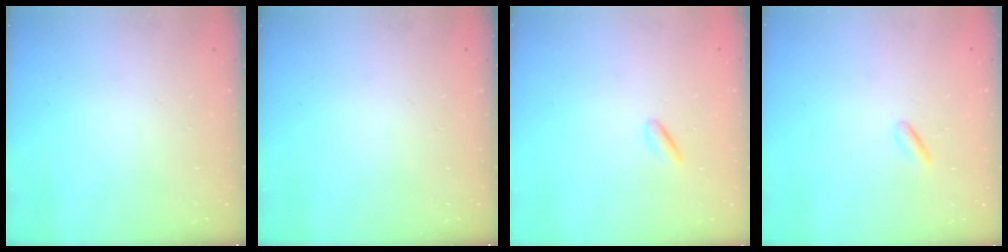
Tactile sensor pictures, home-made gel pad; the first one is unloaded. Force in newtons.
{"total": 0.0}
{"total": 1.5, "press": 1.3, "slide": 0.7}
{"total": 0.9, "press": 0.7, "slide": 0.5}